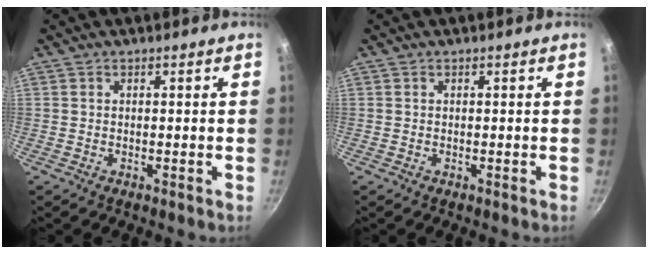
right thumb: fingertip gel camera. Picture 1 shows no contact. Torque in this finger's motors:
{"motor_torque": [0.00, 0.00, 0.00, 0.00, 0.00]}